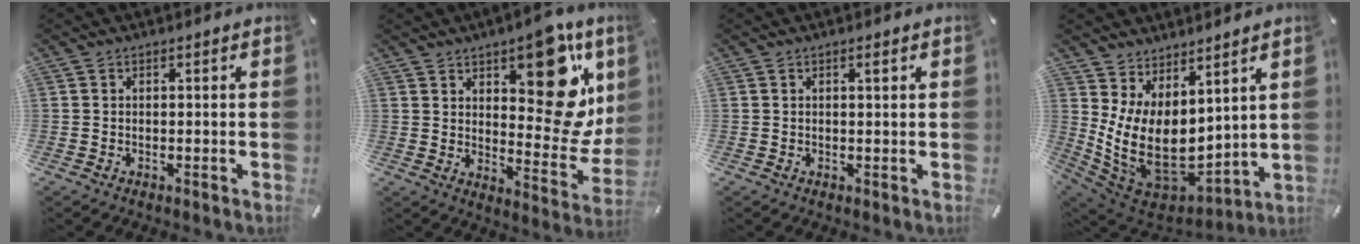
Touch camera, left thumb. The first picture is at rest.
{"total": 18.9, "force": [9.4, 9.2, 13.6], "torque": [-0.145, -0.074, 0.153]}
{"total": 1.1, "force": [0.6, 0.2, 1.0], "torque": [-0.019, 0.001, 0.009]}
{"total": 15.1, "force": [1.6, 10.4, 10.9], "torque": [-0.213, -0.053, 0.047]}